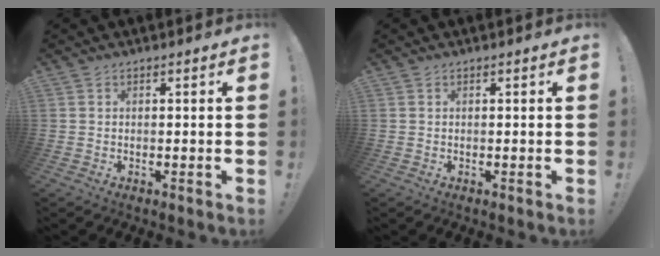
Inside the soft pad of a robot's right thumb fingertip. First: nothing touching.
{"total": 0.0}